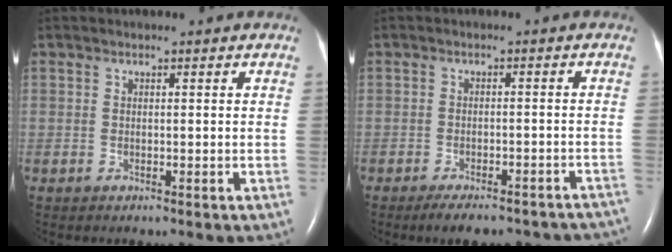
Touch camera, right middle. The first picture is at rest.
{"total": 14.5, "force": [-12.7, 4.2, 5.5], "torque": [-0.065, 0.016, -0.145]}